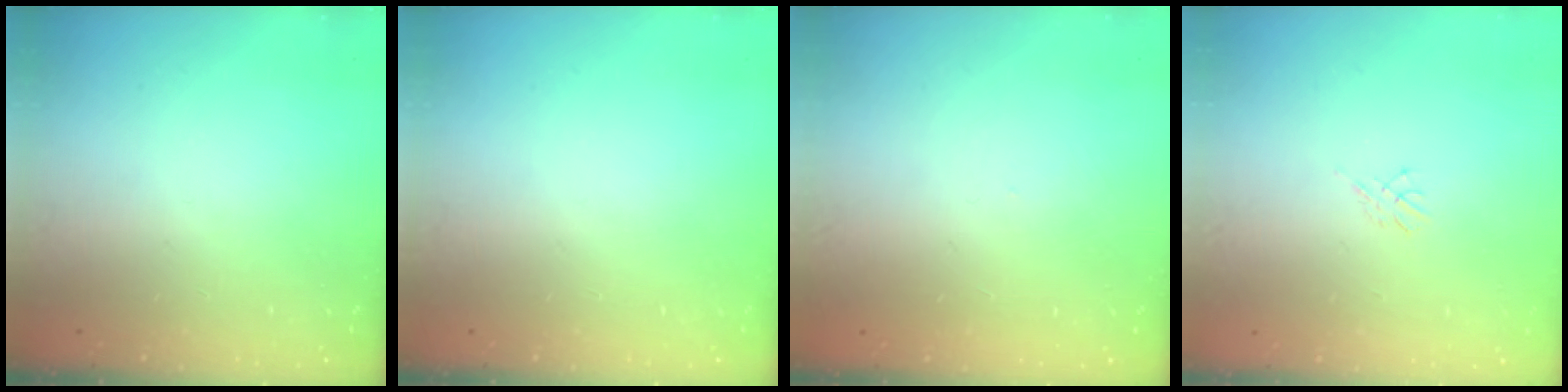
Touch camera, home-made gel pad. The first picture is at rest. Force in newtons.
{"total": 0.0}
{"total": 0.0}
{"total": 3.0, "press": 2.9, "slide": 0.6}